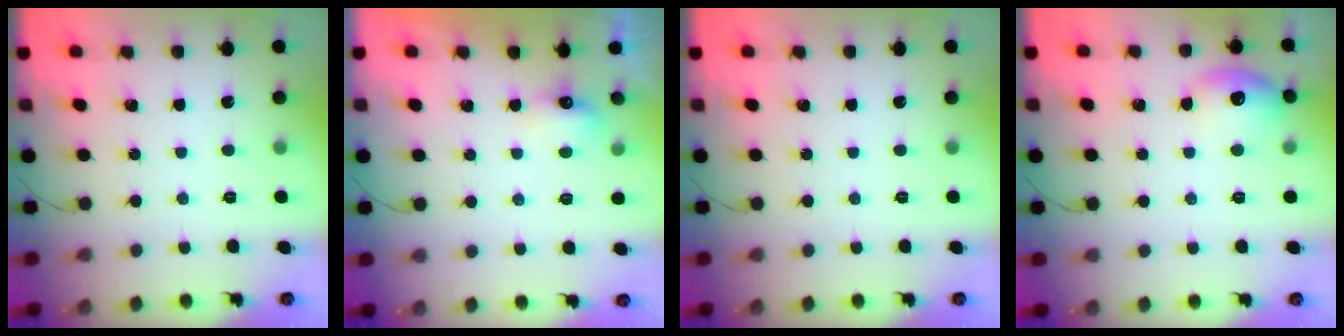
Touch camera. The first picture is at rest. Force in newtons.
{"total": 4.3, "press": 4.2, "slide": 1.2}
{"total": 0.0}
{"total": 9.2, "press": 9.0, "slide": 1.5}